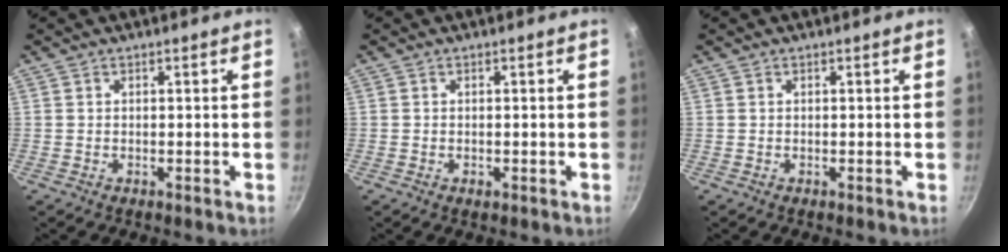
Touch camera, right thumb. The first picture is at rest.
{"total": 0.8, "force": [-0.3, 0.5, 0.5], "torque": [-0.007, 0.000, -0.004]}
{"total": 0.0}